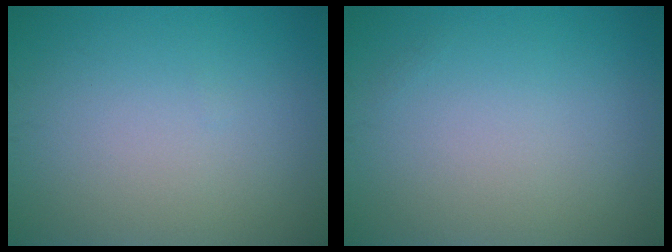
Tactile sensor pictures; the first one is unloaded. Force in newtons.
{"total": 0.0}